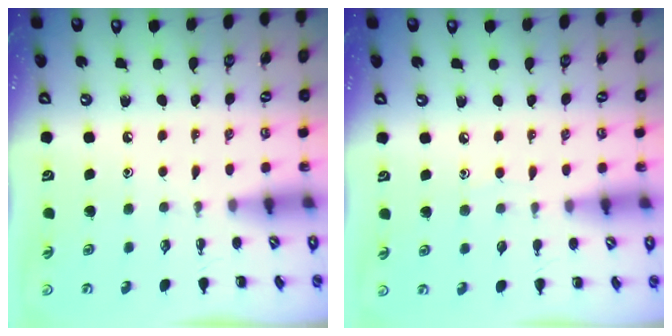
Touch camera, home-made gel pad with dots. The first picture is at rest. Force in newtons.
{"total": 2.5, "press": 2.3, "slide": 1.0}